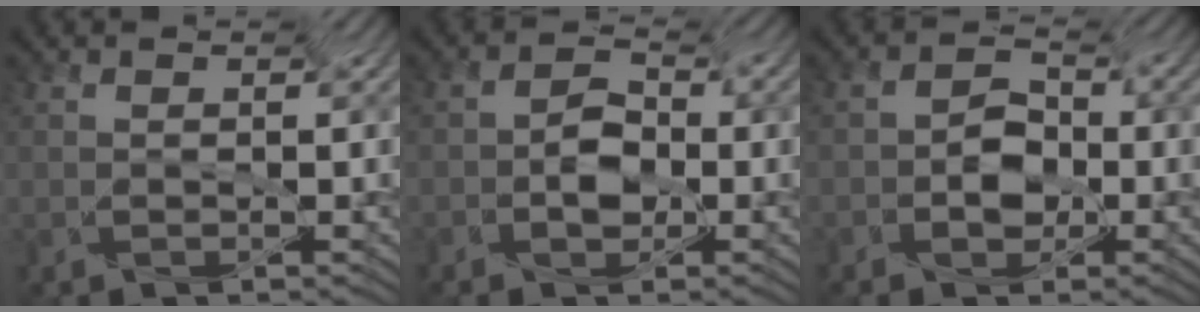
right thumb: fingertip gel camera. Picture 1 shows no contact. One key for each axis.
{"total": 3.4, "fx": -3.2, "fy": 1.1, "fz": 0.7, "tx": -0.016, "ty": 0.001, "tz": -0.061}
{"total": 3.8, "fx": -3.3, "fy": 1.7, "fz": 0.9, "tx": -0.015, "ty": 0.003, "tz": -0.066}